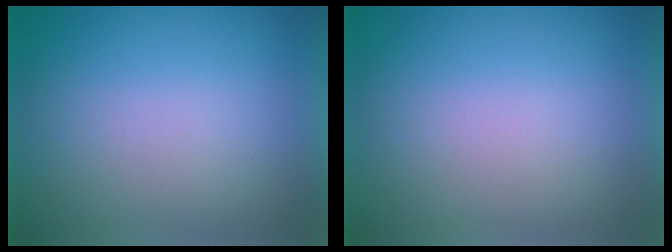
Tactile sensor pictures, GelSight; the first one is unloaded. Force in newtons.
{"total": 1.3}